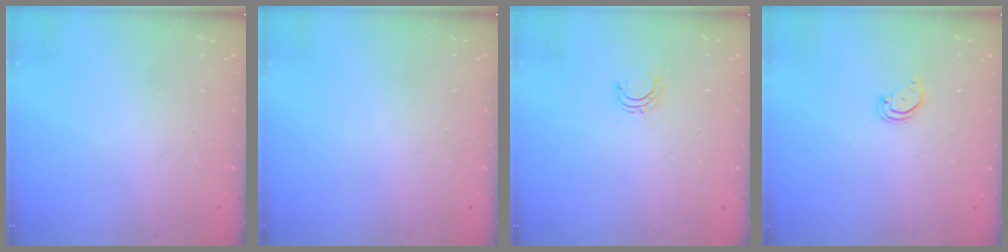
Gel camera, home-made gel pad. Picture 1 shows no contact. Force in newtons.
{"total": 0.0}
{"total": 4.3, "press": 4.3, "slide": 0.3}
{"total": 1.4, "press": 1.3, "slide": 0.1}